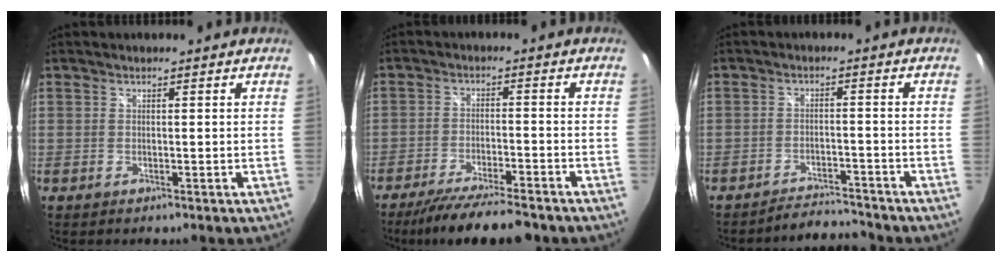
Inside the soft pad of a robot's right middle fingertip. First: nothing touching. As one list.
[{"total": 12.0, "force": [-10.2, 1.8, 6.0], "torque": [-0.124, -0.018, -0.164]}, {"total": 5.2, "force": [-5.2, 0.3, 0.1], "torque": [-0.020, 0.006, -0.082]}]